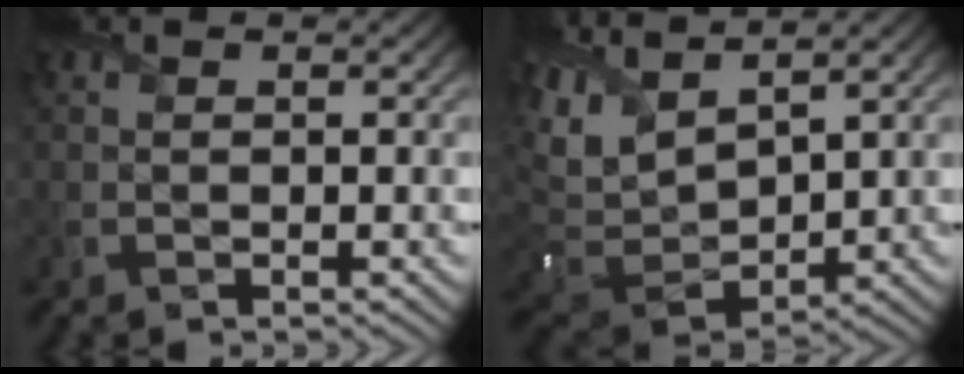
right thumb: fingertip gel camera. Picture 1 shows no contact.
{"total": 10.9, "force": [4.9, 5.7, 7.9], "torque": [-0.229, 0.013, 0.091]}